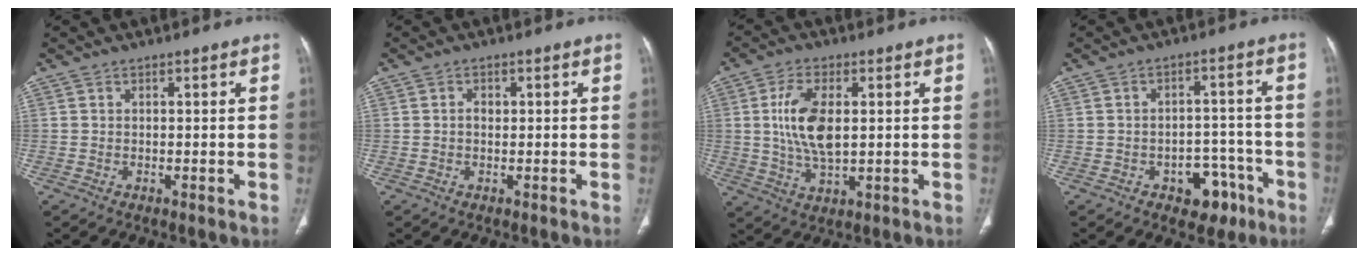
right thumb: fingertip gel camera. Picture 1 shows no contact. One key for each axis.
{"total": 1.4, "fx": 0.2, "fy": 1.1, "fz": 0.9, "tx": -0.011, "ty": 0.004, "tz": 0.001}
{"total": 10.2, "fx": 1.4, "fy": 5.1, "fz": 8.8, "tx": -0.175, "ty": -0.007, "tz": 0.031}
{"total": 8.0, "fx": -4.3, "fy": 5.3, "fz": 4.1, "tx": -0.021, "ty": 0.042, "tz": -0.053}